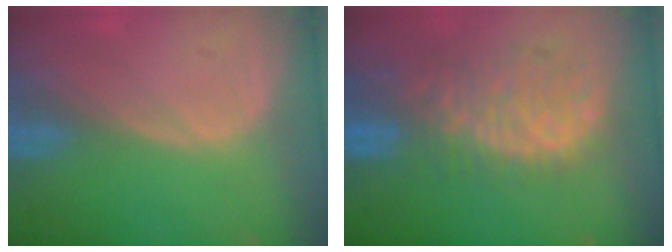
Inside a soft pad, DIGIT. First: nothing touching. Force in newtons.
{"total": 10.7, "press": 9.4, "slide": 5.2}